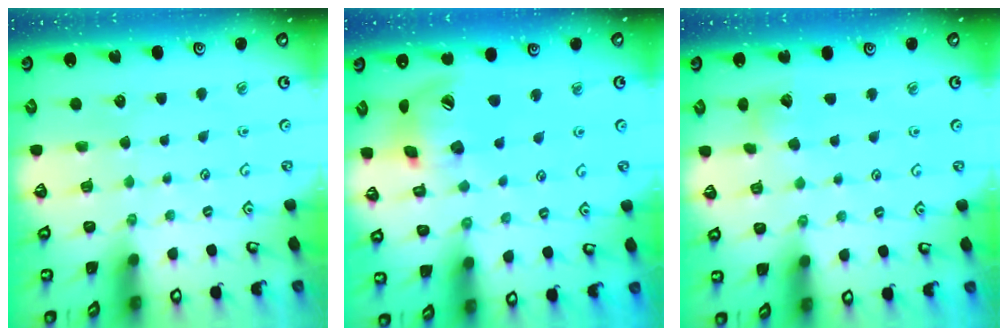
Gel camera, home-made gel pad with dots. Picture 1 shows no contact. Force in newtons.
{"total": 16.0, "press": 15.9, "slide": 2.3}
{"total": 2.9, "press": 2.9, "slide": 0.3}